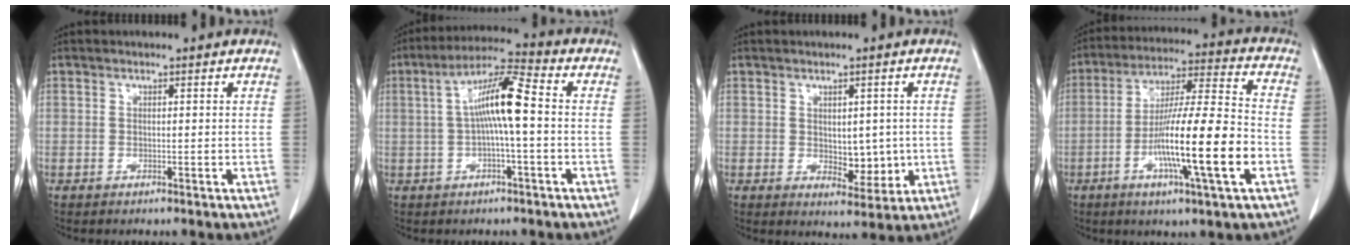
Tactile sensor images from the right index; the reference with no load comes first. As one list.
[{"total": 9.0, "force": [0.2, 0.7, 9.0], "torque": [-0.167, 0.023, -0.002]}, {"total": 5.1, "force": [-0.2, 2.8, 4.3], "torque": [-0.053, -0.007, 0.009]}, {"total": 16.4, "force": [-5.0, 0.2, 15.6], "torque": [-0.278, -0.009, -0.089]}]